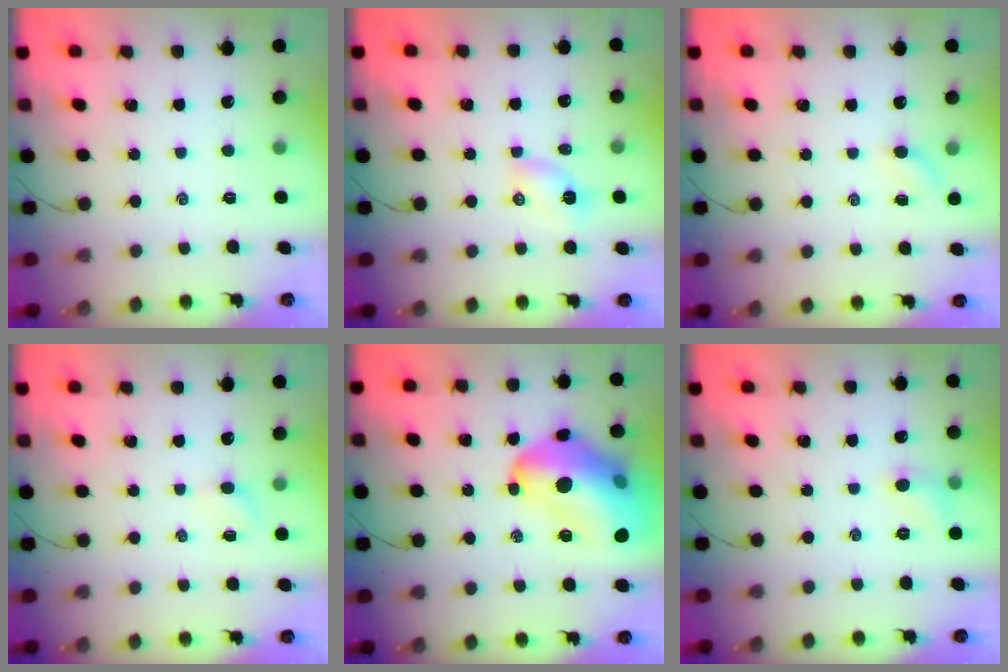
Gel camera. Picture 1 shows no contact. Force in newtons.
{"total": 4.2, "press": 4.0, "slide": 1.3}
{"total": 3.2, "press": 3.0, "slide": 1.0}
{"total": 1.6, "press": 1.5, "slide": 0.6}
{"total": 23.9, "press": 23.4, "slide": 4.7}
{"total": 5.9, "press": 5.6, "slide": 1.9}